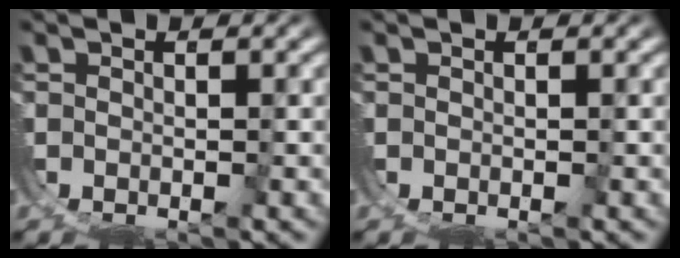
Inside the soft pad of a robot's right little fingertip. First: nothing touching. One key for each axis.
{"total": 0.0}